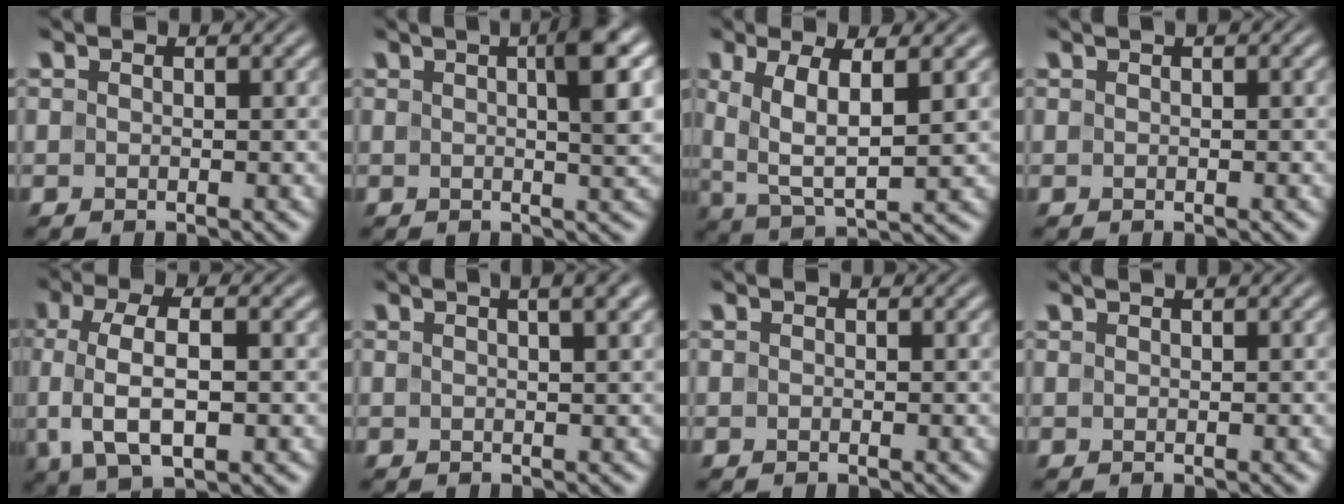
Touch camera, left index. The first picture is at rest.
{"total": 4.9, "force": [1.2, 0.8, 4.7], "torque": [-0.057, 0.011, 0.013]}
{"total": 5.2, "force": [1.3, 1.5, 4.8], "torque": [-0.096, -0.001, 0.026]}
{"total": 0.6, "force": [0.2, 0.0, 0.6], "torque": [-0.009, 0.003, 0.003]}
{"total": 6.8, "force": [-0.4, 2.7, 6.3], "torque": [-0.125, 0.005, -0.009]}
{"total": 4.6, "force": [2.2, 1.7, 3.7], "torque": [-0.024, 0.023, -0.003]}
{"total": 0.0}
{"total": 1.2, "force": [0.7, 0.2, 1.0], "torque": [-0.013, 0.003, 0.004]}